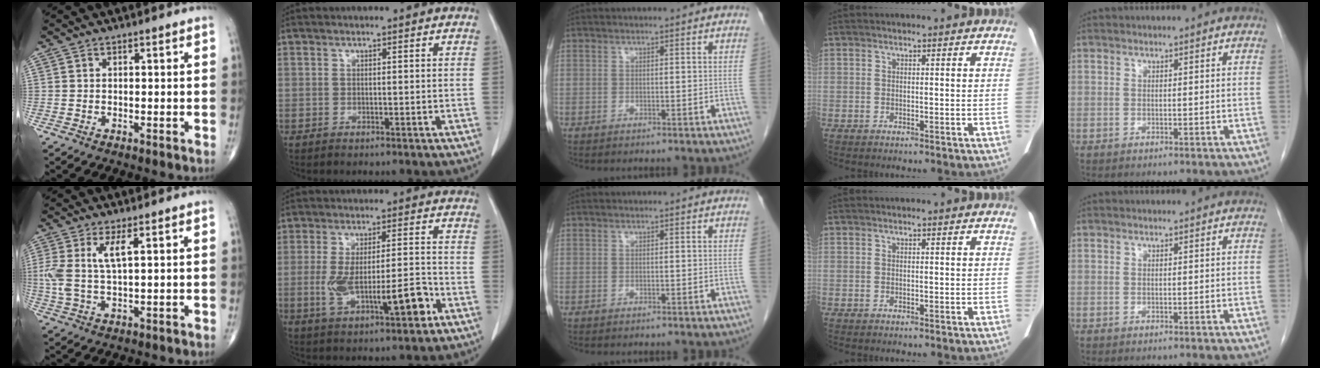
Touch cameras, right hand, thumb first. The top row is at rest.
{"thumb": {"total": 6.1, "force": [1.8, 1.7, 5.6], "torque": [-0.141, -0.005, 0.042]}, "index": {"total": 11.9, "force": [-3.5, 3.1, 10.9], "torque": [-0.196, 0.010, -0.047]}}